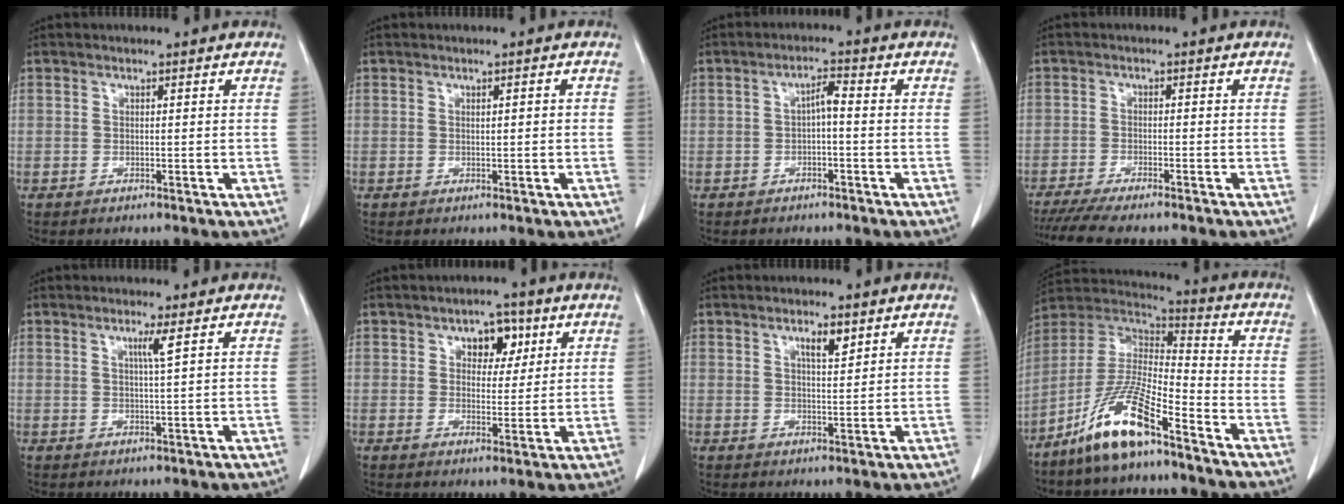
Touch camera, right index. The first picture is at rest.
{"total": 1.0, "force": [0.1, 0.2, 0.9], "torque": [-0.017, 0.003, 0.004]}
{"total": 2.6, "force": [-0.3, 0.6, 2.5], "torque": [-0.045, 0.013, -0.003]}
{"total": 8.4, "force": [-7.2, 1.1, 4.3], "torque": [-0.063, -0.015, -0.114]}
{"total": 2.3, "force": [1.1, -0.6, 2.0], "torque": [-0.037, -0.006, 0.021]}
{"total": 5.1, "force": [2.4, 3.1, 3.3], "torque": [-0.039, 0.010, 0.034]}
{"total": 3.3, "force": [1.9, 0.8, 2.5], "torque": [-0.043, -0.003, 0.032]}
{"total": 13.6, "force": [-9.0, 2.2, 10.0], "torque": [-0.204, -0.004, -0.173]}